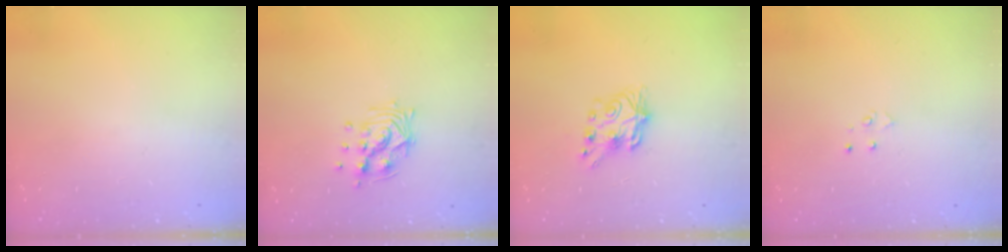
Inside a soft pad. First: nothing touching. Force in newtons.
{"total": 10.6, "press": 10.6, "slide": 0.5}
{"total": 7.2, "press": 7.2, "slide": 0.4}
{"total": 3.3, "press": 3.2, "slide": 0.4}